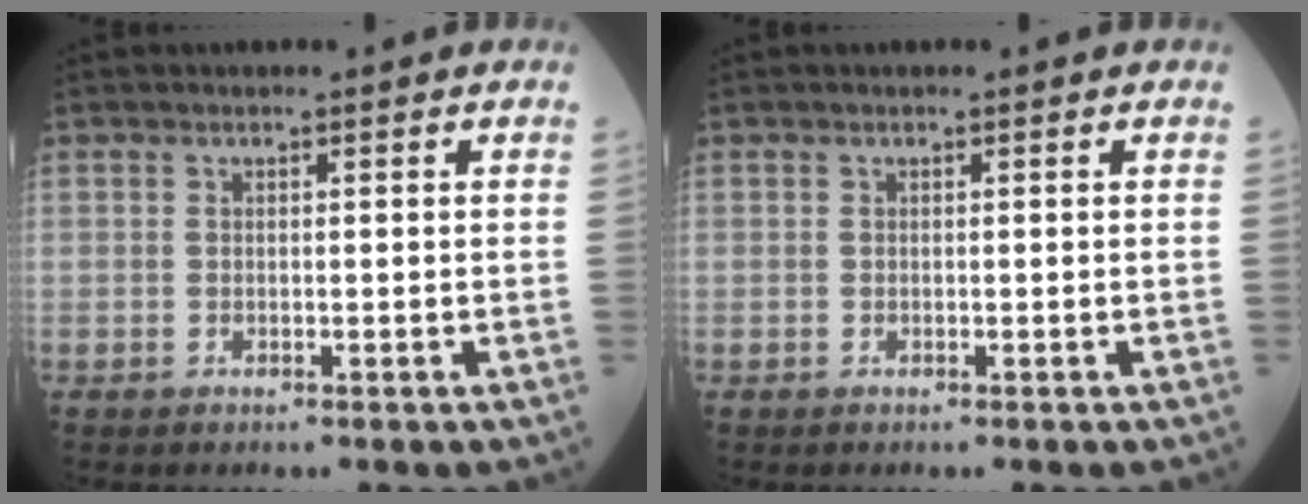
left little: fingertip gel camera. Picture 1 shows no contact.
{"total": 0.0}